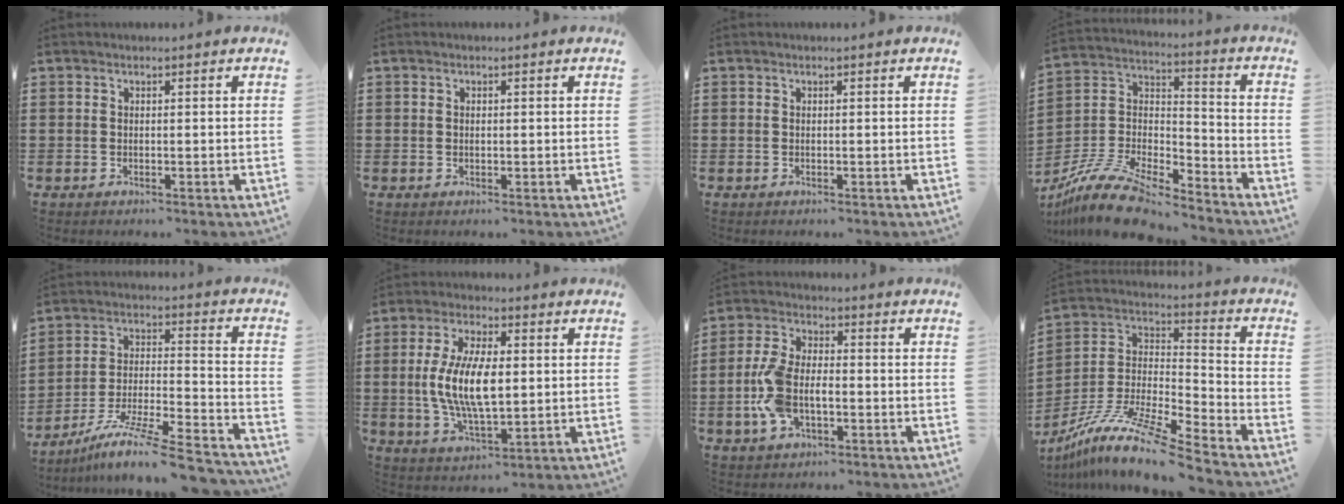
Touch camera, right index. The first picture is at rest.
{"total": 0.5, "force": [0.1, 0.2, 0.5], "torque": [-0.011, 0.000, 0.002]}
{"total": 0.0}
{"total": 12.3, "force": [-10.7, 2.9, 5.3], "torque": [-0.118, 0.024, -0.214]}
{"total": 10.7, "force": [-8.8, 0.6, 6.1], "torque": [-0.100, 0.009, -0.172]}
{"total": 10.6, "force": [0.1, 4.5, 9.6], "torque": [-0.208, 0.001, -0.003]}
{"total": 8.1, "force": [-1.7, 4.4, 6.6], "torque": [-0.163, -0.002, -0.040]}
{"total": 12.3, "force": [-10.0, 0.6, 7.1], "torque": [-0.152, 0.003, -0.200]}